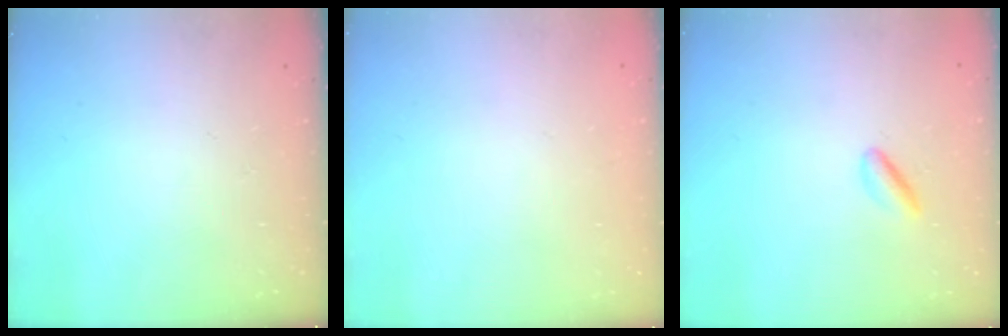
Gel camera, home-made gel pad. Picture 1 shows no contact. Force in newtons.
{"total": 2.1, "press": 2.1, "slide": 0.1}
{"total": 3.0, "press": 2.8, "slide": 1.1}